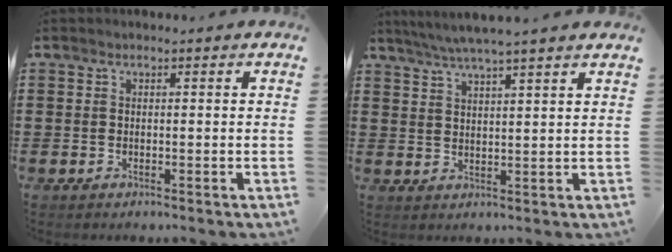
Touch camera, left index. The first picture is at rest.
{"total": 4.2, "force": [3.8, -0.7, 1.8], "torque": [-0.047, -0.013, 0.067]}